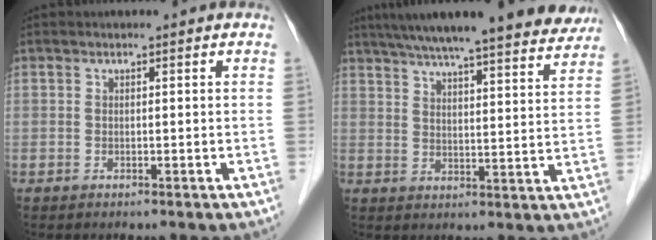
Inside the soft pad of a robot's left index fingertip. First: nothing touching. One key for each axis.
{"total": 23.5, "fx": 20.5, "fy": 2.8, "fz": 11.1, "tx": -0.170, "ty": 0.004, "tz": 0.264}